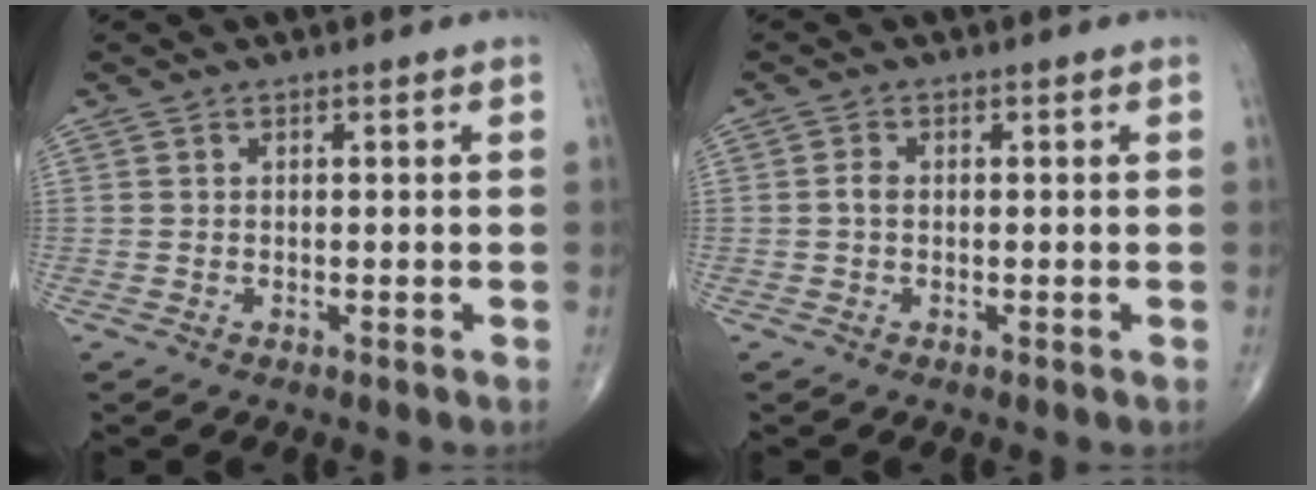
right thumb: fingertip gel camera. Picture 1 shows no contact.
{"total": 1.3, "force": [-0.1, 0.9, 1.0], "torque": [-0.016, 0.002, -0.005]}